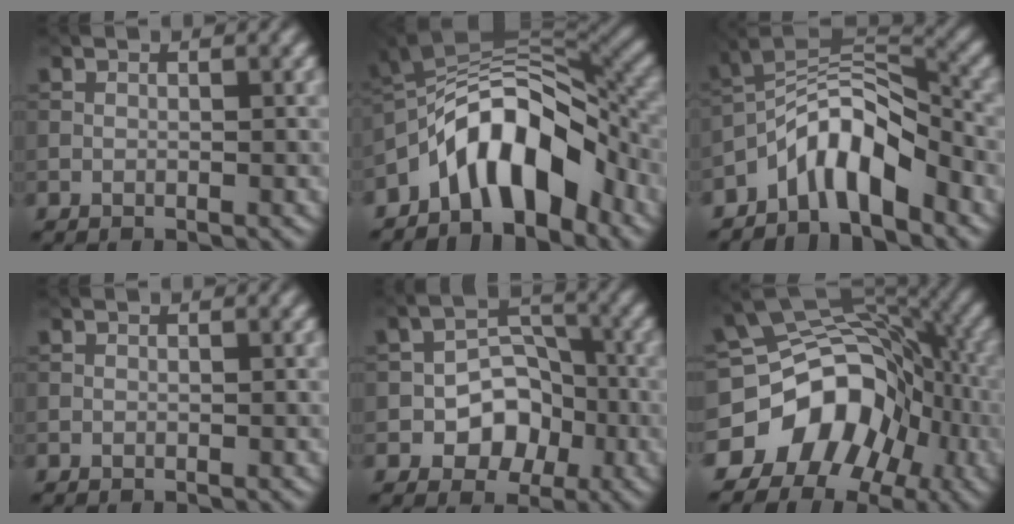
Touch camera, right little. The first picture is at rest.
{"total": 8.9, "force": [-4.8, 4.3, 6.1], "torque": [-0.087, 0.017, -0.092]}
{"total": 6.4, "force": [-4.1, 2.6, 4.2], "torque": [-0.063, 0.009, -0.089]}
{"total": 0.0}
{"total": 5.4, "force": [-1.8, 4.1, 3.0], "torque": [-0.033, 0.002, -0.034]}
{"total": 11.4, "force": [-5.6, 8.6, 5.0], "torque": [-0.085, 0.015, -0.103]}